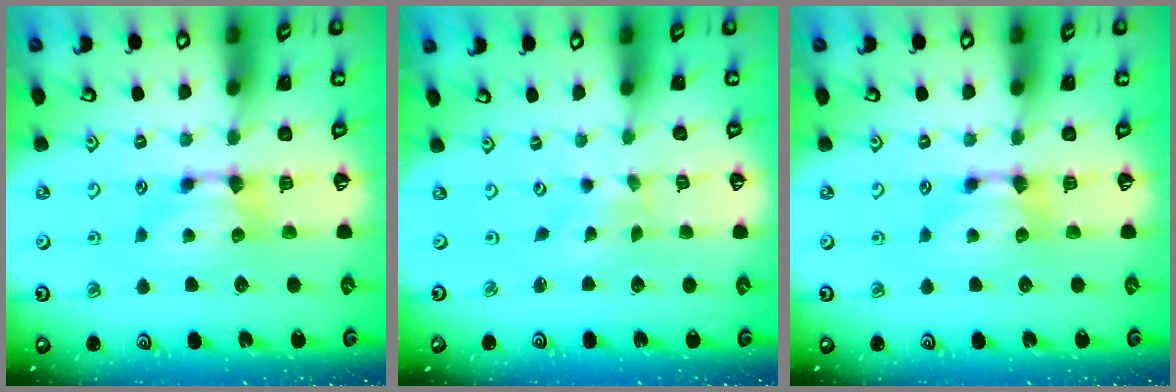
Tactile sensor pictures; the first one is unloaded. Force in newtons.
{"total": 5.4, "press": 5.4, "slide": 0.7}
{"total": 0.0}